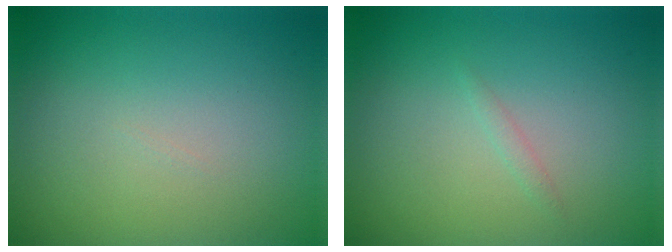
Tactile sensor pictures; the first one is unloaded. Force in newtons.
{"total": 0.6, "press": 0.6, "slide": 0.0}